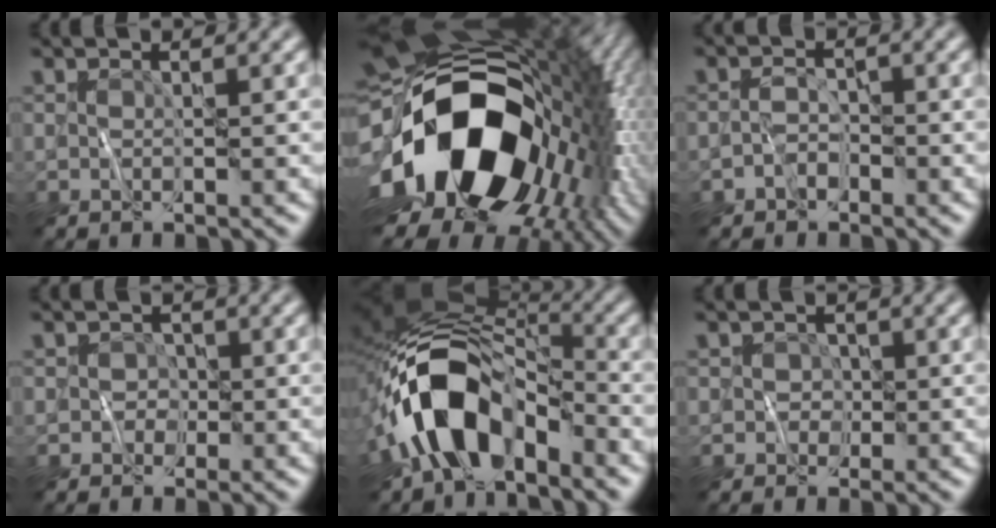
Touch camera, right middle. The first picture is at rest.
{"total": 20.3, "force": [-2.5, 13.3, 15.1], "torque": [-0.301, -0.041, -0.035]}
{"total": 1.4, "force": [-0.9, 0.8, 0.6], "torque": [-0.010, 0.007, -0.022]}
{"total": 1.0, "force": [-0.2, 1.0, 0.2], "torque": [0.009, 0.003, -0.008]}
{"total": 9.8, "force": [-4.9, 5.8, 6.2], "torque": [-0.103, 0.004, -0.093]}
{"total": 1.0, "force": [0.0, 1.0, 0.1], "torque": [0.009, 0.003, -0.004]}